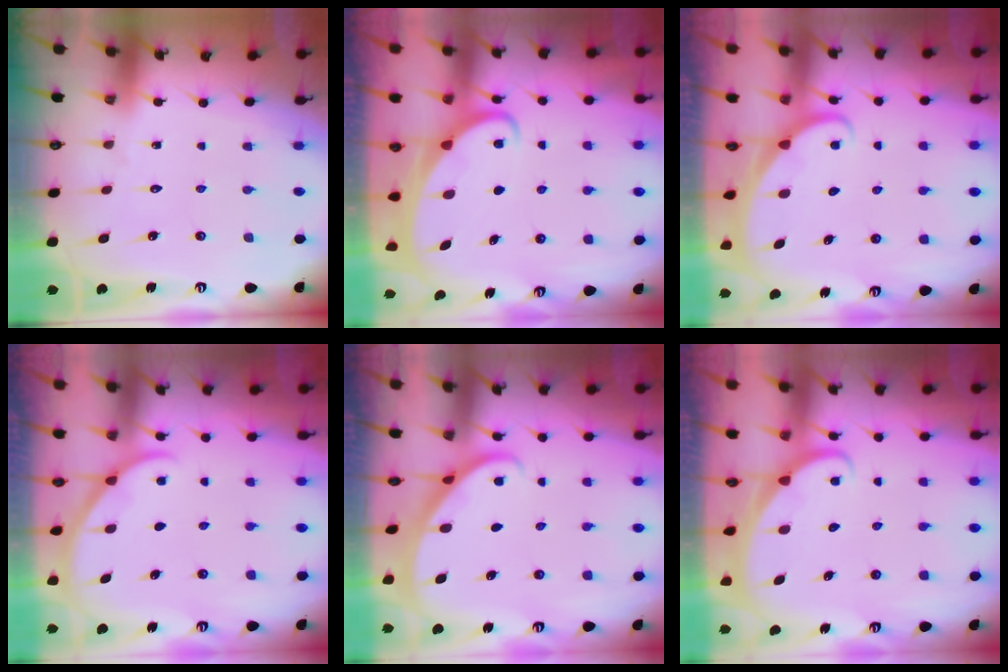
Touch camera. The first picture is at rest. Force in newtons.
{"total": 2.5, "press": 2.5, "slide": 0.4}
{"total": 1.8, "press": 1.8, "slide": 0.1}
{"total": 1.7, "press": 1.6, "slide": 0.2}
{"total": 2.3, "press": 2.3, "slide": 0.1}
{"total": 1.8, "press": 1.8, "slide": 0.1}